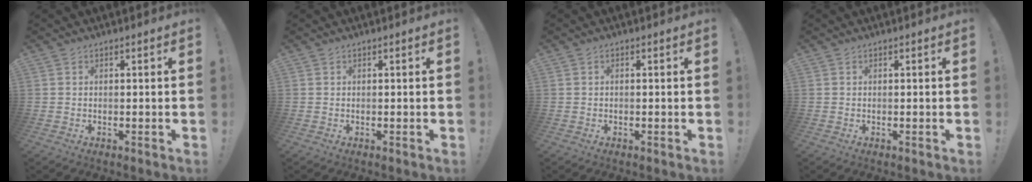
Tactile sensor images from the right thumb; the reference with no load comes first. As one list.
[{"total": 0.0}, {"total": 0.5, "force": [-0.3, -0.2, 0.4], "torque": [-0.014, 0.001, -0.004]}, {"total": 0.0}]